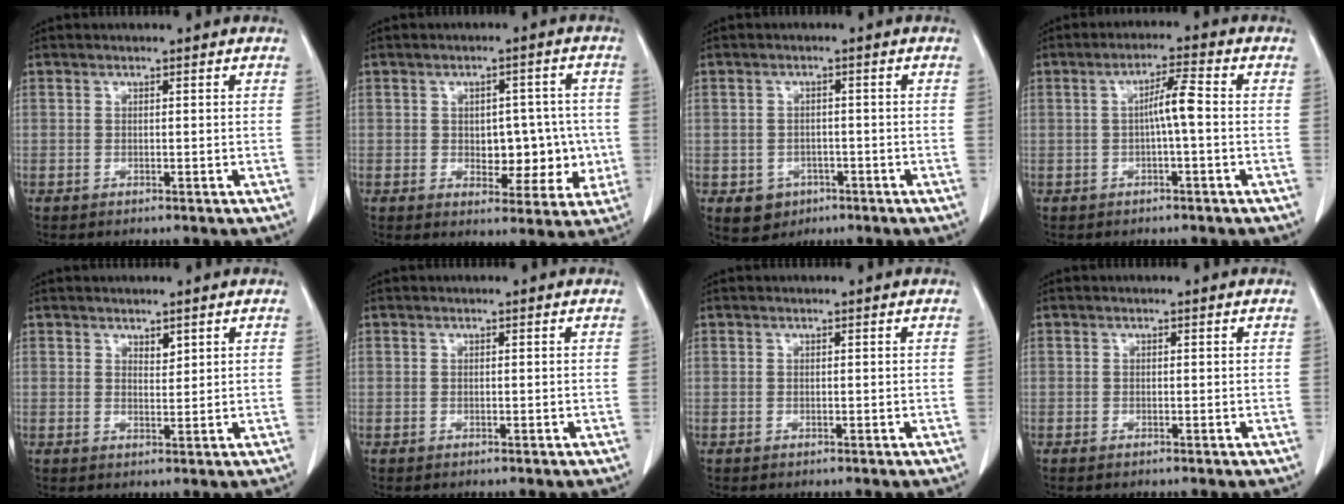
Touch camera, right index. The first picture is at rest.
{"total": 9.2, "force": [-0.8, 5.6, 7.3], "torque": [-0.080, 0.024, 0.003]}
{"total": 4.8, "force": [-2.0, 4.1, 1.4], "torque": [-0.017, 0.005, -0.019]}
{"total": 4.5, "force": [-0.3, 0.3, 4.5], "torque": [-0.080, 0.011, -0.003]}
{"total": 1.8, "force": [1.2, 0.9, 1.0], "torque": [-0.017, -0.004, 0.025]}
{"total": 0.0}
{"total": 0.0}
{"total": 0.5, "force": [-0.3, 0.3, 0.4], "torque": [-0.011, 0.000, -0.003]}